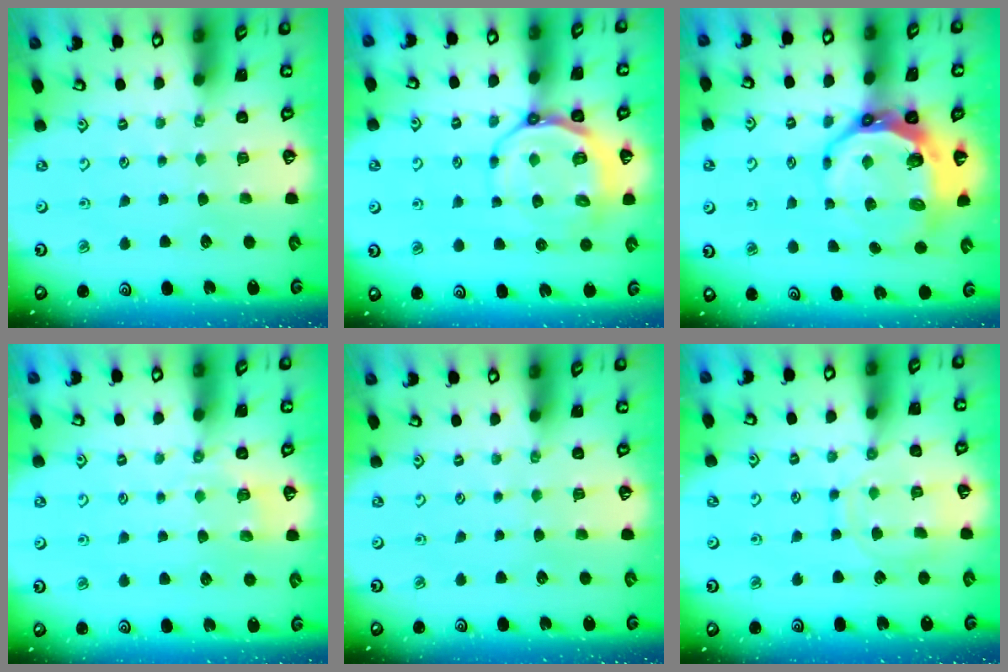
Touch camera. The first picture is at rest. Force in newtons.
{"total": 11.0, "press": 10.7, "slide": 2.6}
{"total": 12.3, "press": 11.6, "slide": 4.2}
{"total": 3.0, "press": 2.5, "slide": 1.6}
{"total": 0.0}
{"total": 11.0, "press": 11.0, "slide": 0.8}